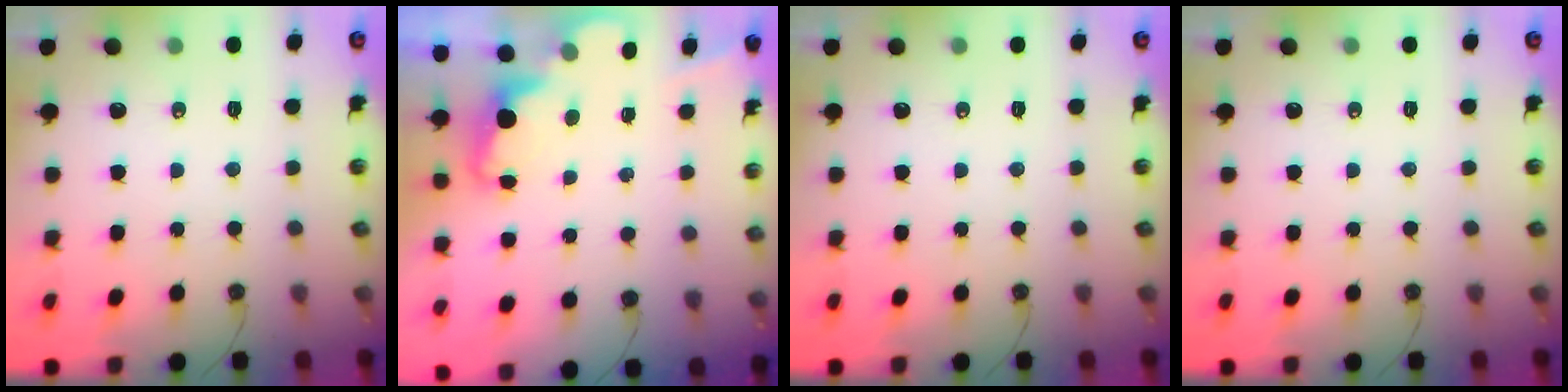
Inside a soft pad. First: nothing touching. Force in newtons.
{"total": 2.3, "press": 2.3, "slide": 0.5}
{"total": 0.0}
{"total": 0.0}